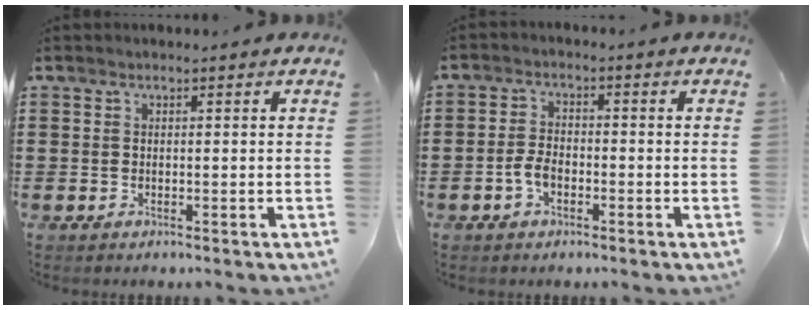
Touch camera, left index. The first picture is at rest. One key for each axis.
{"total": 3.4, "fx": -1.2, "fy": 1.8, "fz": 2.5, "tx": -0.067, "ty": -0.003, "tz": -0.029}